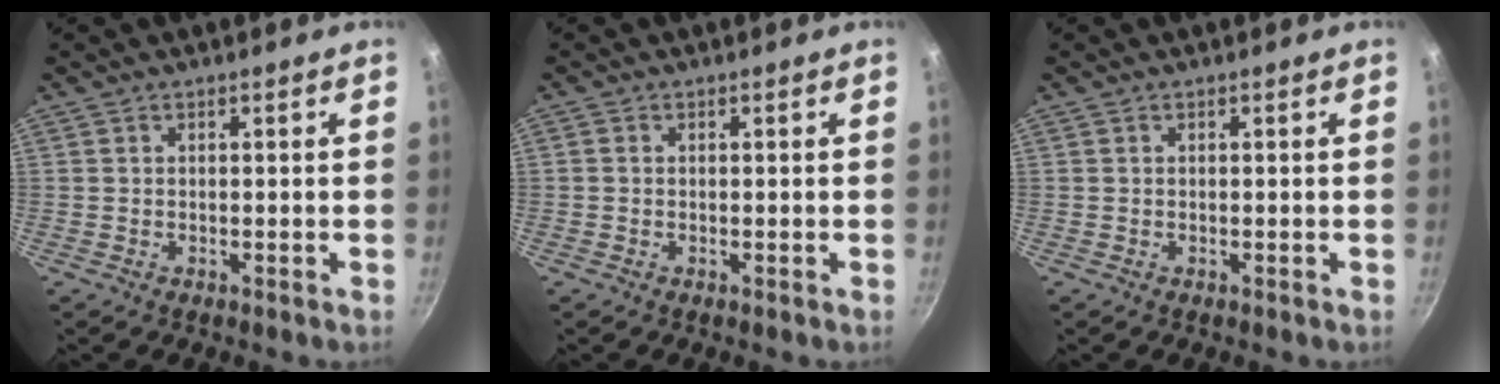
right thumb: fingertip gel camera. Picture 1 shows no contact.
{"total": 0.5, "force": [-0.1, 0.5, 0.2], "torque": [-0.001, 0.002, -0.004]}
{"total": 0.0}